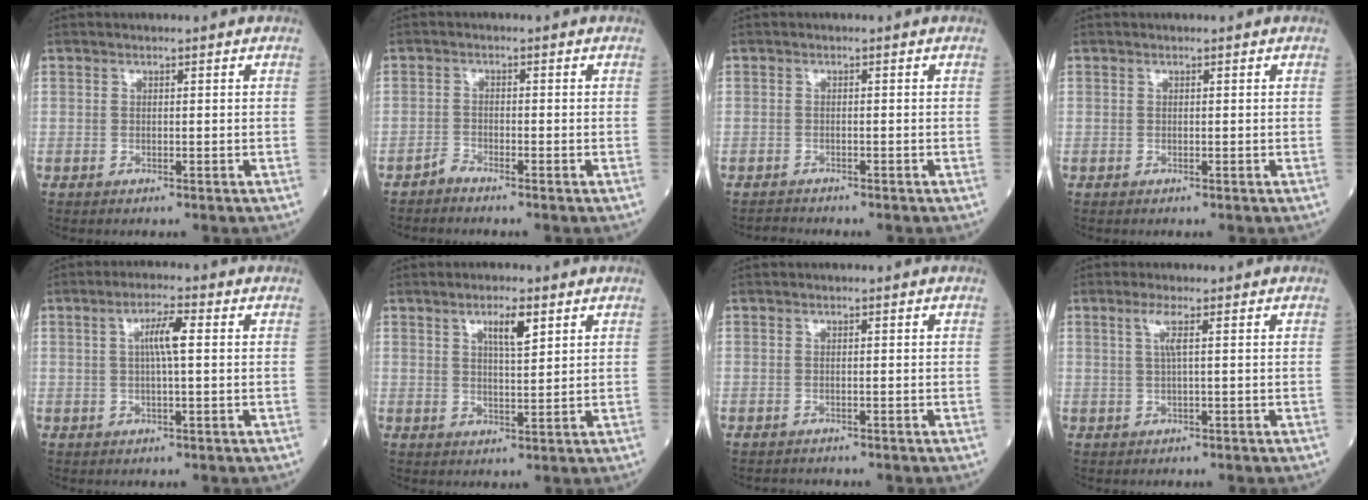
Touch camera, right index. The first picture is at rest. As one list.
[{"total": 1.3, "force": [-1.3, -0.1, 0.1], "torque": [-0.003, -0.003, -0.027]}, {"total": 1.2, "force": [-1.1, 0.1, -0.5], "torque": [0.006, -0.005, -0.022]}, {"total": 0.0}, {"total": 4.3, "force": [0.7, 0.2, 4.2], "torque": [-0.078, 0.007, 0.011]}, {"total": 4.3, "force": [2.3, 0.7, 3.6], "torque": [-0.063, 0.000, 0.039]}, {"total": 0.7, "force": [-0.7, 0.1, 0.0], "torque": [-0.004, -0.002, -0.011]}, {"total": 2.2, "force": [0.8, -0.3, 2.0], "torque": [-0.049, 0.006, 0.019]}]